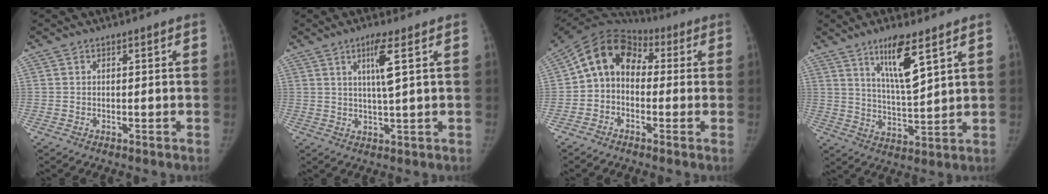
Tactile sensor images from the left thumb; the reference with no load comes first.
{"total": 5.4, "force": [2.0, 0.0, 5.1], "torque": [-0.101, -0.010, 0.040]}
{"total": 11.5, "force": [0.2, 9.2, 7.0], "torque": [-0.104, 0.043, -0.017]}
{"total": 10.2, "force": [5.7, 2.0, 8.1], "torque": [-0.141, -0.040, 0.109]}